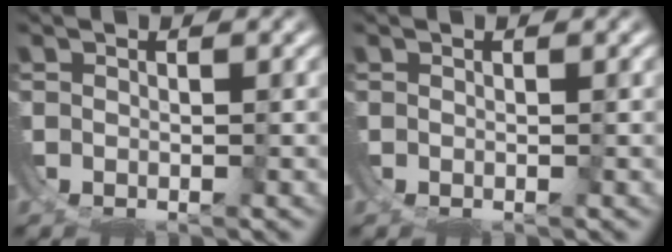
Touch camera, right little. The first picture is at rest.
{"total": 0.0}